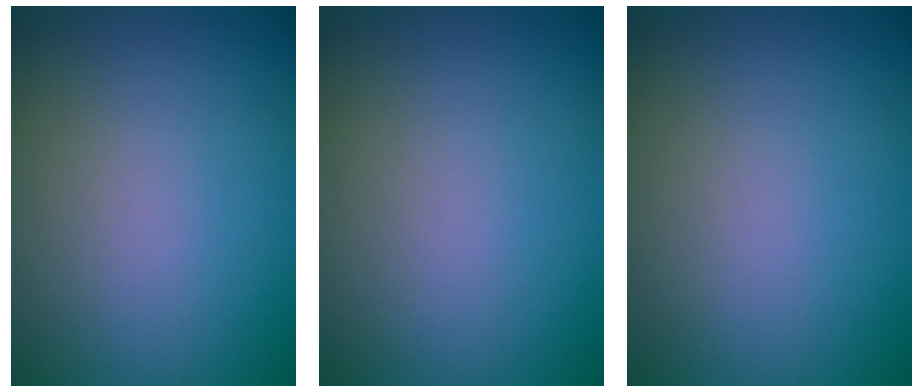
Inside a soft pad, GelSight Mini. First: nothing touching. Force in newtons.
{"total": 0.0}
{"total": 0.0}